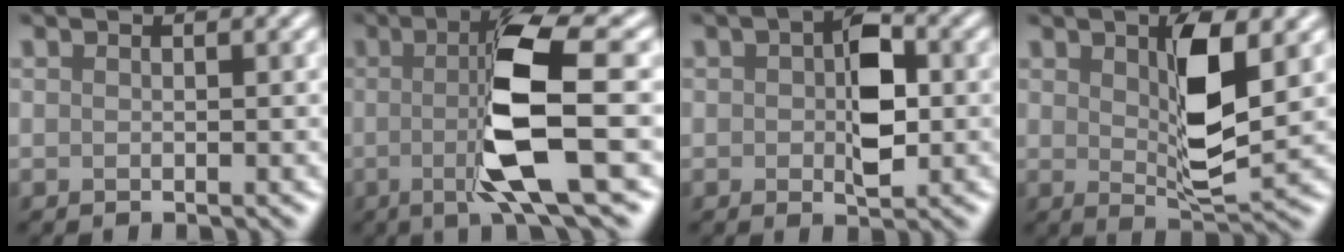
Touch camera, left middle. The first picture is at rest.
{"total": 8.4, "force": [-0.4, 1.6, 8.3], "torque": [-0.139, -0.009, -0.007]}
{"total": 5.0, "force": [0.2, 2.6, 4.3], "torque": [-0.064, 0.003, 0.000]}
{"total": 5.8, "force": [1.3, 1.9, 5.3], "torque": [-0.095, -0.007, 0.026]}